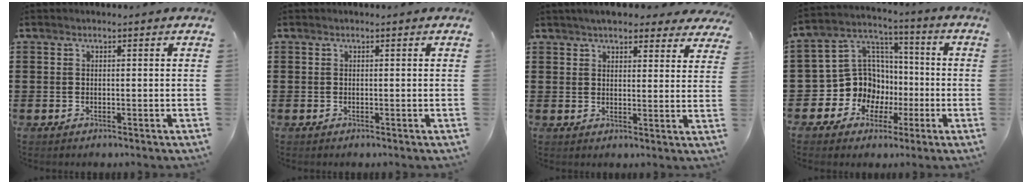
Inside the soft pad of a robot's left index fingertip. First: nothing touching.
{"total": 0.0}
{"total": 5.0, "force": [4.6, 0.9, 1.9], "torque": [-0.050, -0.005, 0.084]}
{"total": 10.9, "force": [-2.3, 10.3, 2.8], "torque": [-0.112, -0.001, -0.035]}